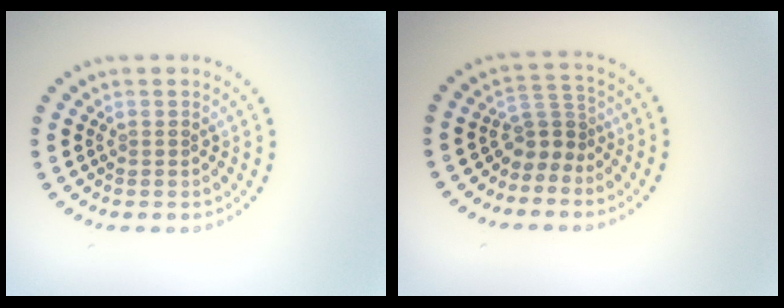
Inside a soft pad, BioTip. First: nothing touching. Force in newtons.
{"total": 2.7, "press": 1.8, "slide": 2.0}